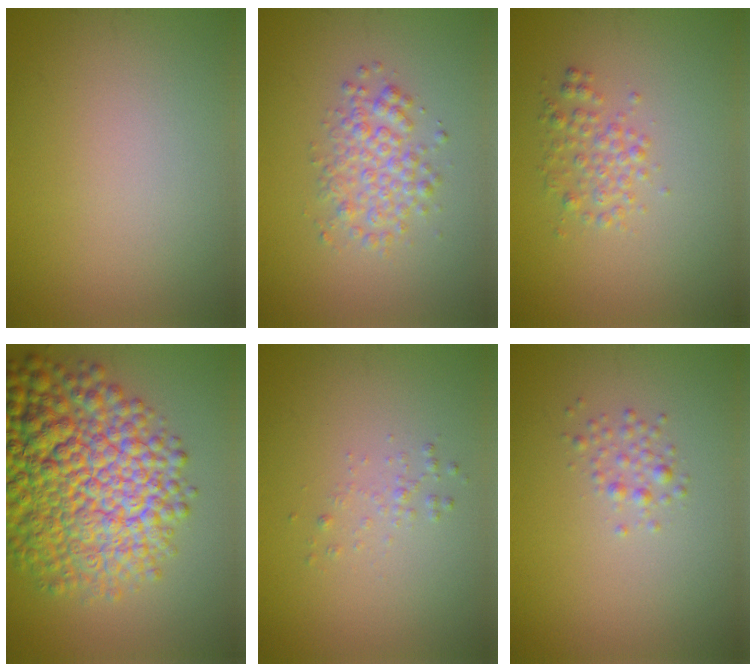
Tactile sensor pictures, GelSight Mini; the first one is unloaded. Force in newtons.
{"total": 3.0, "press": 3.0, "slide": 0.1}
{"total": 2.0, "press": 2.0, "slide": 0.1}
{"total": 14.0, "press": 14.0, "slide": 0.4}
{"total": 0.9, "press": 0.9, "slide": 0.0}
{"total": 1.3, "press": 1.3, "slide": 0.1}